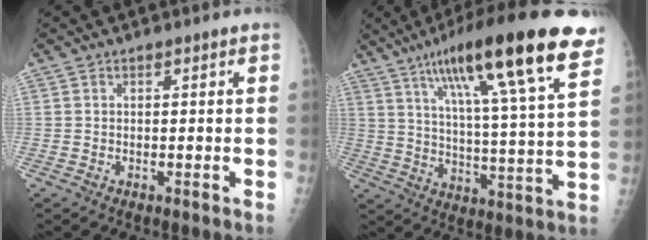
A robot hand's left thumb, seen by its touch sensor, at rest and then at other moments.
{"total": 24.0, "force": [14.4, 3.4, 18.9], "torque": [-0.283, -0.033, 0.218]}